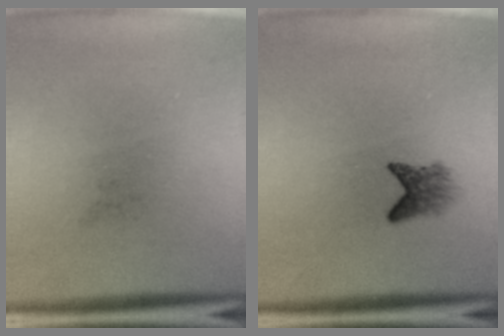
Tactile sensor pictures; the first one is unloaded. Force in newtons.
{"total": 2.3}